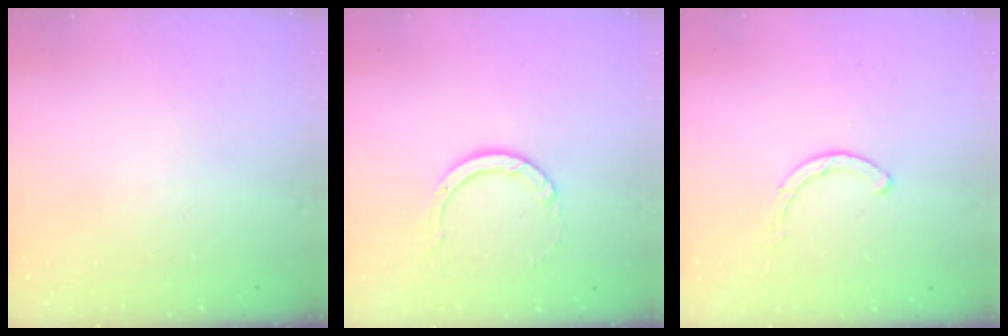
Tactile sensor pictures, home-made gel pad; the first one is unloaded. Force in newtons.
{"total": 4.7, "press": 4.7, "slide": 0.4}
{"total": 1.9, "press": 1.8, "slide": 0.3}